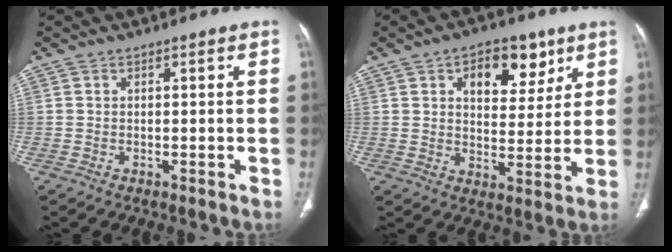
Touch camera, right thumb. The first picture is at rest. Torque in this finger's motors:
{"motor_torque": [-0.74, 0.97, 0.06, 0.11, 0.16]}